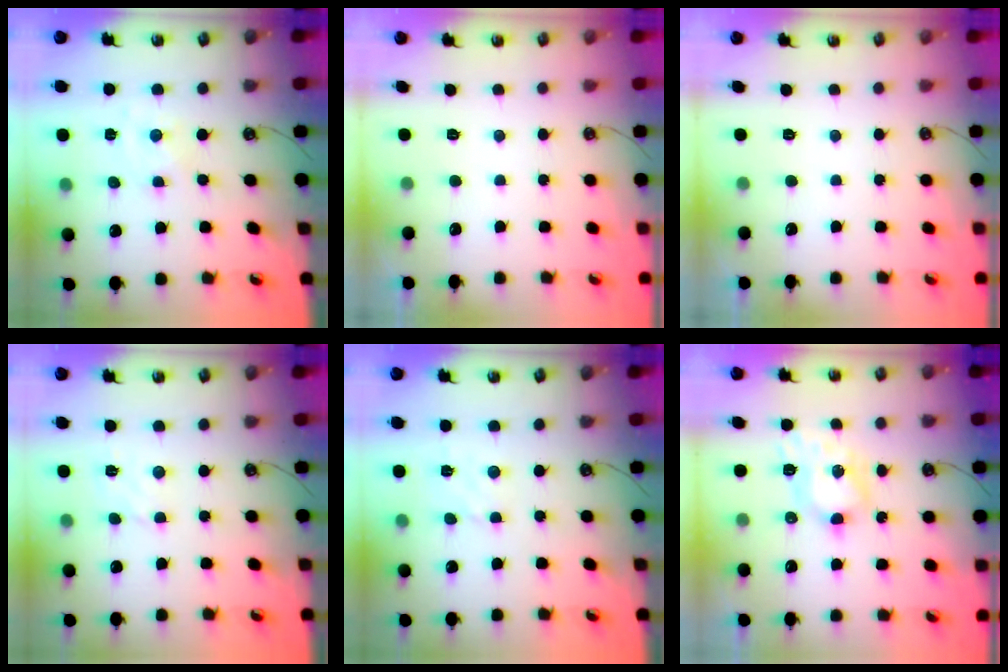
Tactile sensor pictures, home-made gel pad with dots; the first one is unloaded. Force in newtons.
{"total": 0.0}
{"total": 0.0}
{"total": 2.8, "press": 2.7, "slide": 0.5}
{"total": 2.4, "press": 2.4, "slide": 0.2}
{"total": 7.8, "press": 7.7, "slide": 0.5}